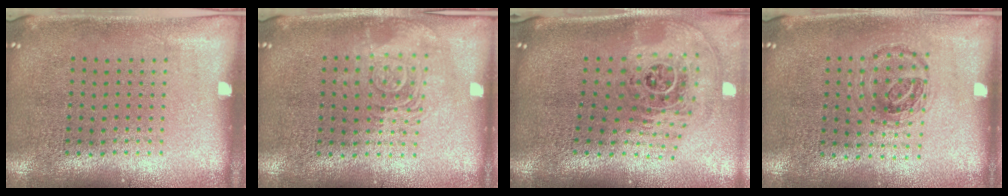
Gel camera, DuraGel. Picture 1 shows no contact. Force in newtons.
{"total": 2.5, "press": 2.5, "slide": 0.5}
{"total": 2.6, "press": 1.8, "slide": 1.9}
{"total": 0.9, "press": 0.9, "slide": 0.2}